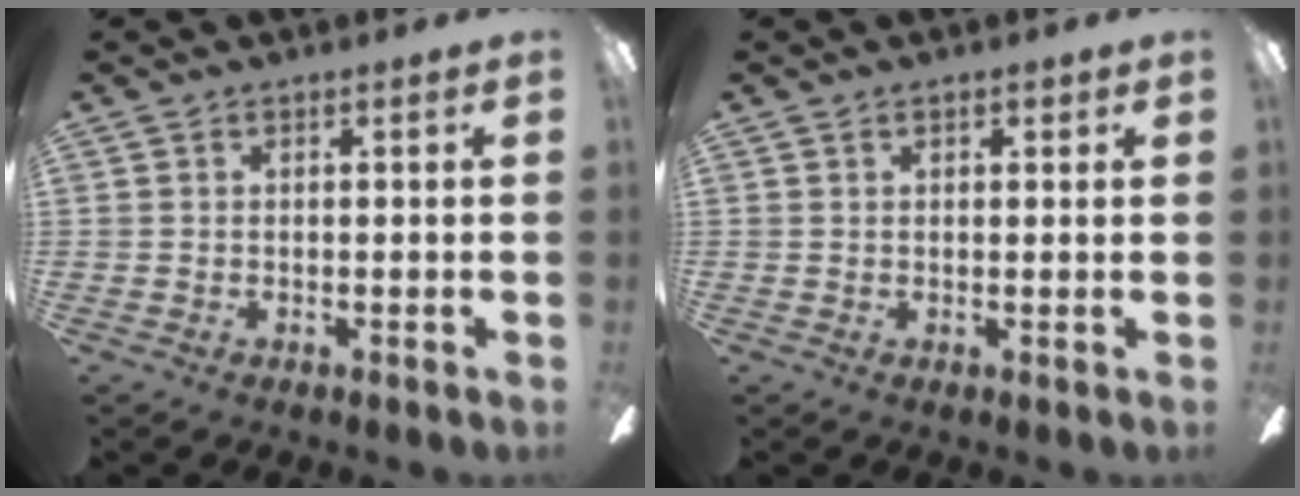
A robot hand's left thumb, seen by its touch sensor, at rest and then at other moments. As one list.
[{"total": 1.3, "force": [0.6, 0.9, 0.7], "torque": [-0.007, 0.000, 0.010]}]